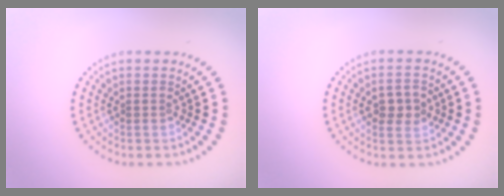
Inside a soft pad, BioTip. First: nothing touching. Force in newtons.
{"total": 2.6, "press": 2.6, "slide": 0.2}